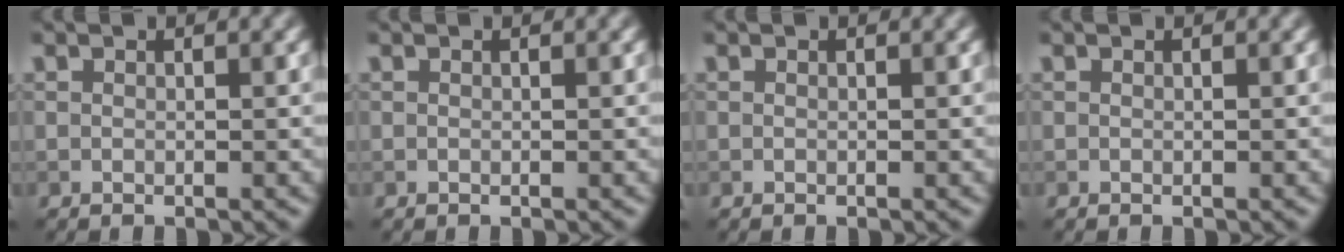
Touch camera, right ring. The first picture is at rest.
{"total": 0.0}
{"total": 0.0}
{"total": 0.0}